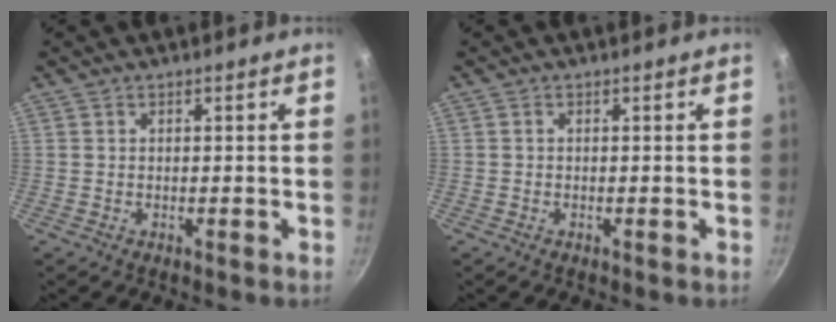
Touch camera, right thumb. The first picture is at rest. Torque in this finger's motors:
{"motor_torque": [0.18, -0.35, -0.13, 0.13, -0.03]}